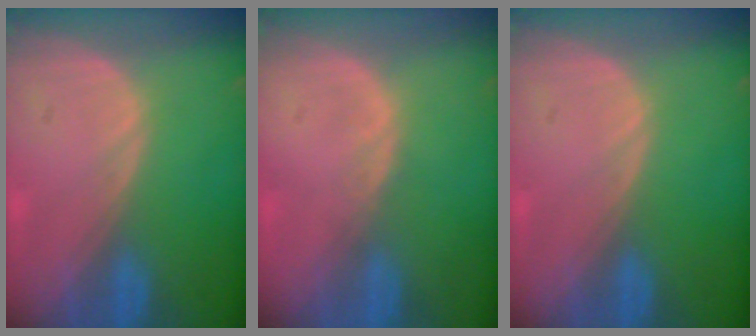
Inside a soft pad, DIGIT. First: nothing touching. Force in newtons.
{"total": 0.7, "press": 0.6, "slide": 0.2}
{"total": 0.0}